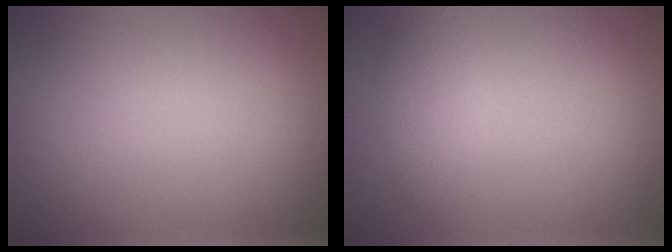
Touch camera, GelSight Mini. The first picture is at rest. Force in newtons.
{"total": 2.0, "press": 2.0, "slide": 0.0}